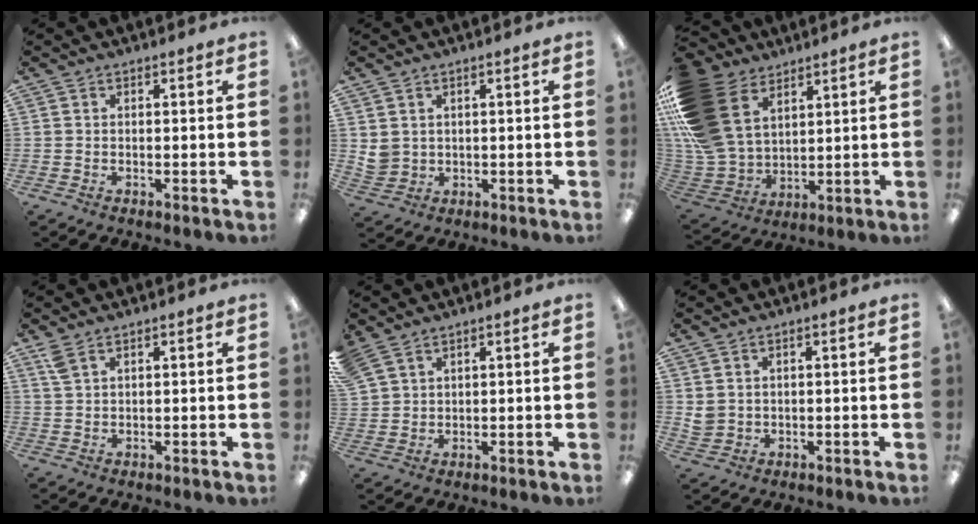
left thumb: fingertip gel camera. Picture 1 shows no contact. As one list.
[{"total": 3.3, "force": [1.6, 2.9, 0.4], "torque": [-0.009, -0.004, 0.030]}, {"total": 24.1, "force": [9.5, 16.9, 14.3], "torque": [-0.327, -0.046, 0.178]}, {"total": 3.3, "force": [2.2, 1.4, 2.0], "torque": [-0.046, 0.001, 0.040]}, {"total": 4.8, "force": [3.8, 2.6, 1.5], "torque": [-0.041, -0.009, 0.076]}, {"total": 2.8, "force": [1.3, 2.5, 0.4], "torque": [-0.014, 0.001, 0.026]}]